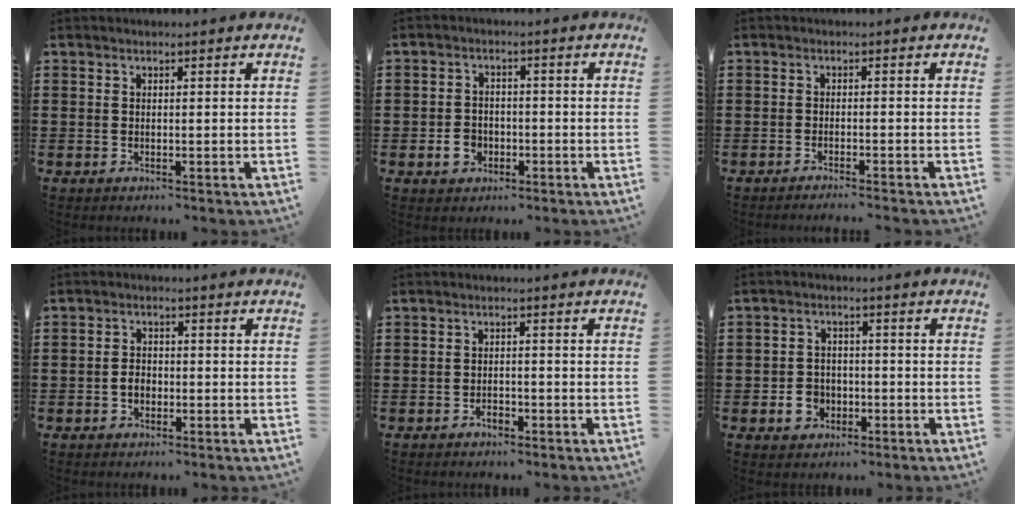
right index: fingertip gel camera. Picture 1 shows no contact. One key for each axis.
{"total": 3.5, "fx": -1.4, "fy": 2.8, "fz": 1.7, "tx": -0.042, "ty": 0.000, "tz": -0.030}
{"total": 1.3, "fx": -1.2, "fy": -0.4, "fz": 0.3, "tx": -0.005, "ty": 0.000, "tz": -0.023}
{"total": 2.3, "fx": -0.7, "fy": 1.6, "fz": 1.4, "tx": -0.028, "ty": 0.003, "tz": -0.015}
{"total": 1.4, "fx": -1.1, "fy": 0.6, "fz": 0.6, "tx": -0.015, "ty": -0.003, "tz": -0.023}
{"total": 4.2, "fx": -1.6, "fy": 3.5, "fz": 1.8, "tx": -0.047, "ty": 0.002, "tz": -0.033}